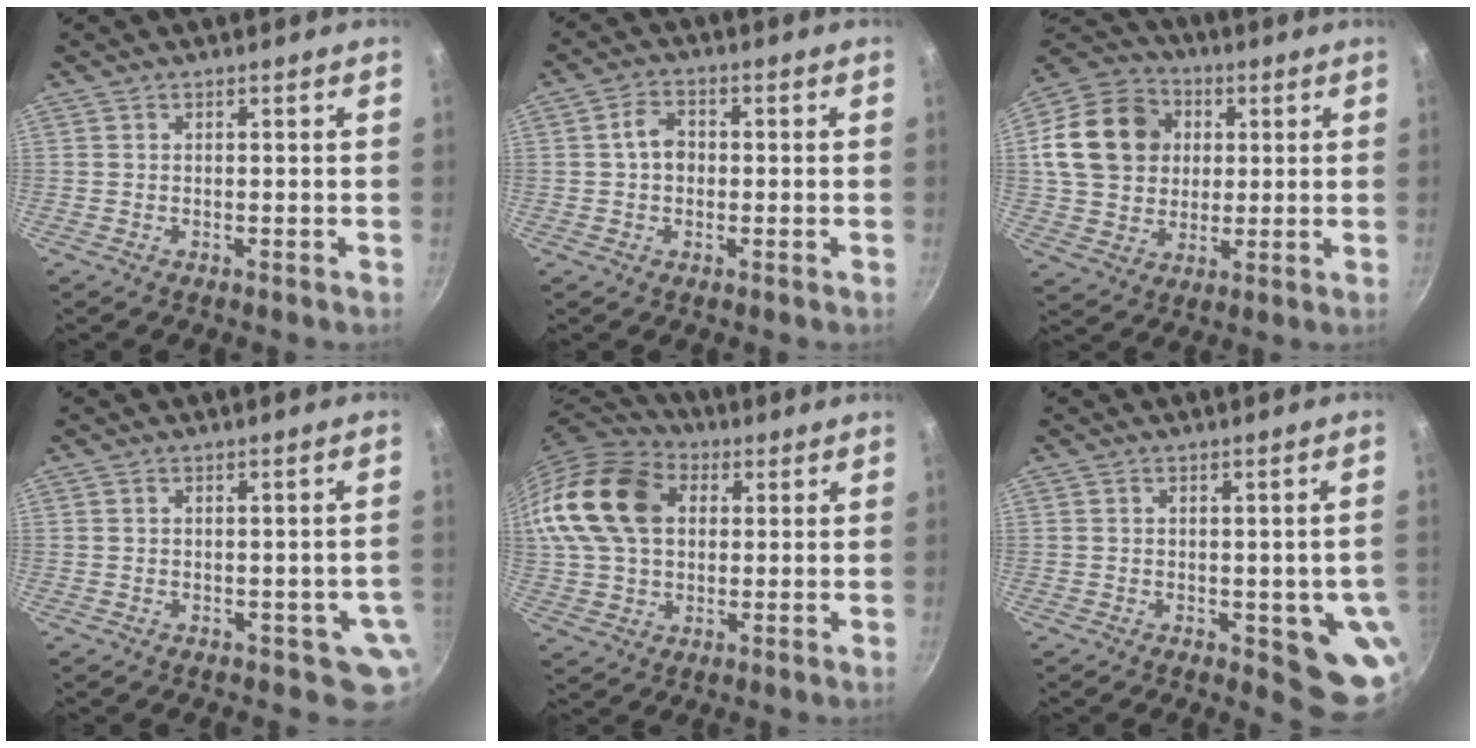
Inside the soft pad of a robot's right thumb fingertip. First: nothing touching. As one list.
[{"total": 4.5, "force": [0.0, 3.4, 3.0], "torque": [-0.039, 0.015, -0.005]}, {"total": 17.9, "force": [3.2, 14.8, 9.5], "torque": [-0.154, 0.021, 0.052]}, {"total": 4.2, "force": [-0.9, 3.0, 2.9], "torque": [-0.015, 0.005, -0.008]}, {"total": 18.9, "force": [4.2, 13.5, 12.5], "torque": [-0.229, 0.019, 0.066]}, {"total": 9.4, "force": [-1.8, 4.1, 8.3], "torque": [-0.066, -0.007, -0.020]}]